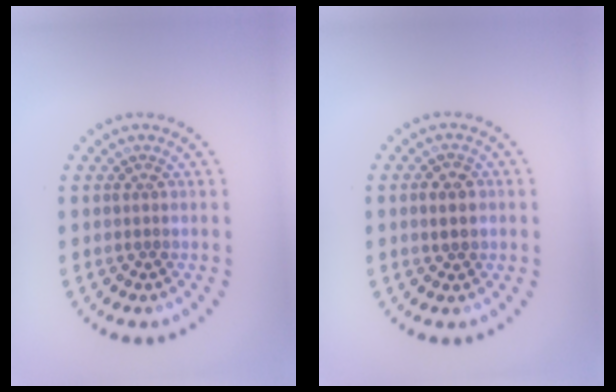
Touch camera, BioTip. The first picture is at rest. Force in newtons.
{"total": 1.5, "press": 1.5, "slide": 0.2}